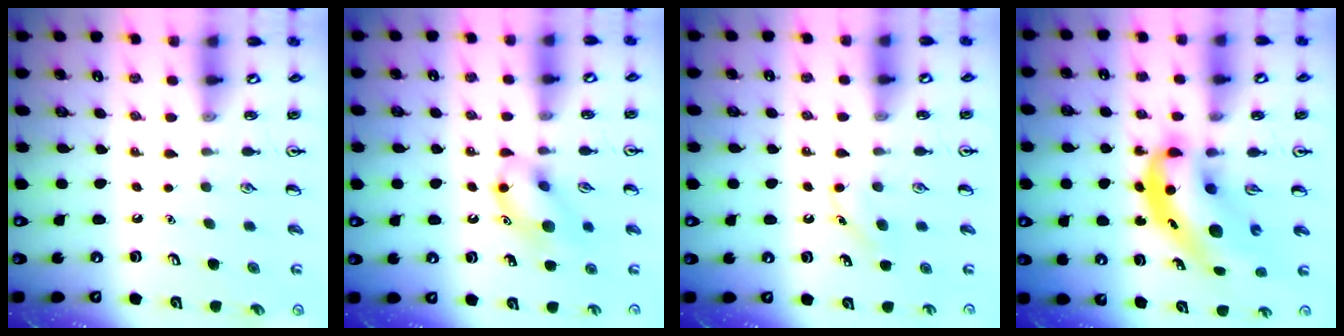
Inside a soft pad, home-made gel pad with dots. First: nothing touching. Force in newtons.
{"total": 11.8, "press": 11.8, "slide": 1.3}
{"total": 5.5, "press": 5.2, "slide": 1.7}
{"total": 11.7, "press": 11.1, "slide": 3.6}